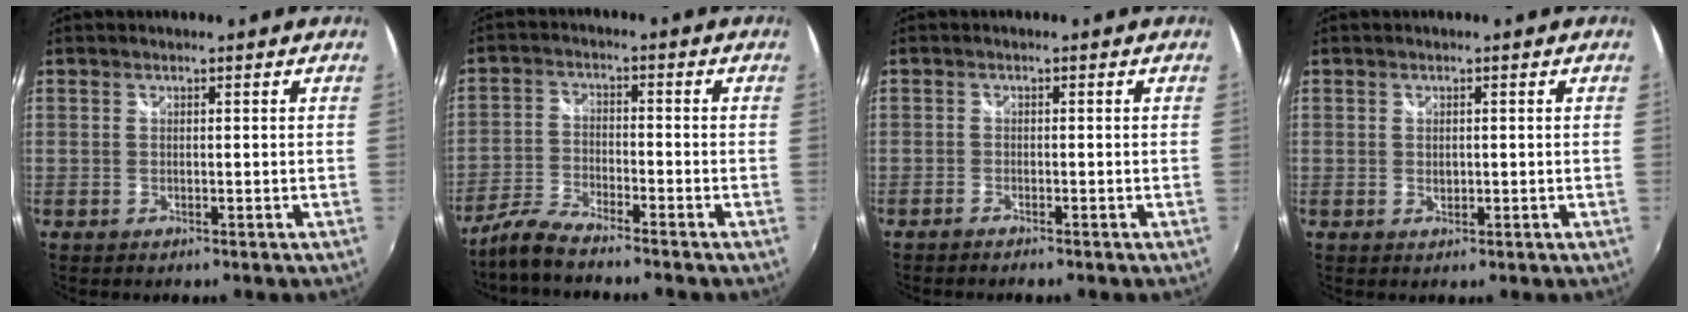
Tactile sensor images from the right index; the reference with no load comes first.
{"total": 6.1, "force": [-5.4, 0.8, 2.6], "torque": [-0.066, -0.003, -0.111]}
{"total": 1.6, "force": [-1.4, 0.2, 0.6], "torque": [-0.021, -0.008, -0.029]}
{"total": 1.1, "force": [0.1, 0.9, 0.5], "torque": [-0.010, -0.002, 0.002]}